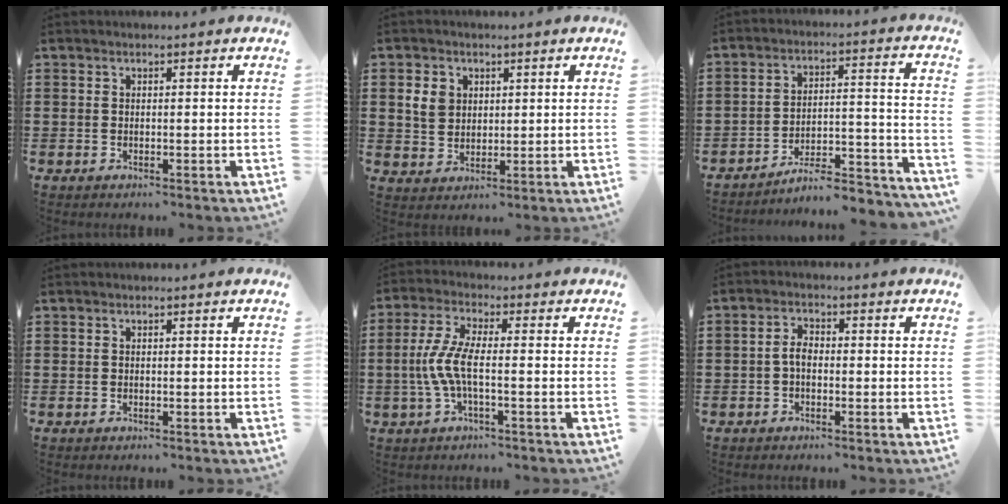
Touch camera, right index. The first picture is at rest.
{"total": 4.2, "force": [1.3, 3.4, 2.1], "torque": [-0.052, 0.013, 0.023]}
{"total": 6.1, "force": [-5.6, 0.9, 2.4], "torque": [-0.036, -0.002, -0.109]}
{"total": 0.0}
{"total": 6.4, "force": [-1.3, 1.5, 6.1], "torque": [-0.158, -0.019, -0.038]}
{"total": 2.6, "force": [-0.7, 1.4, 2.1], "torque": [-0.056, -0.001, -0.019]}